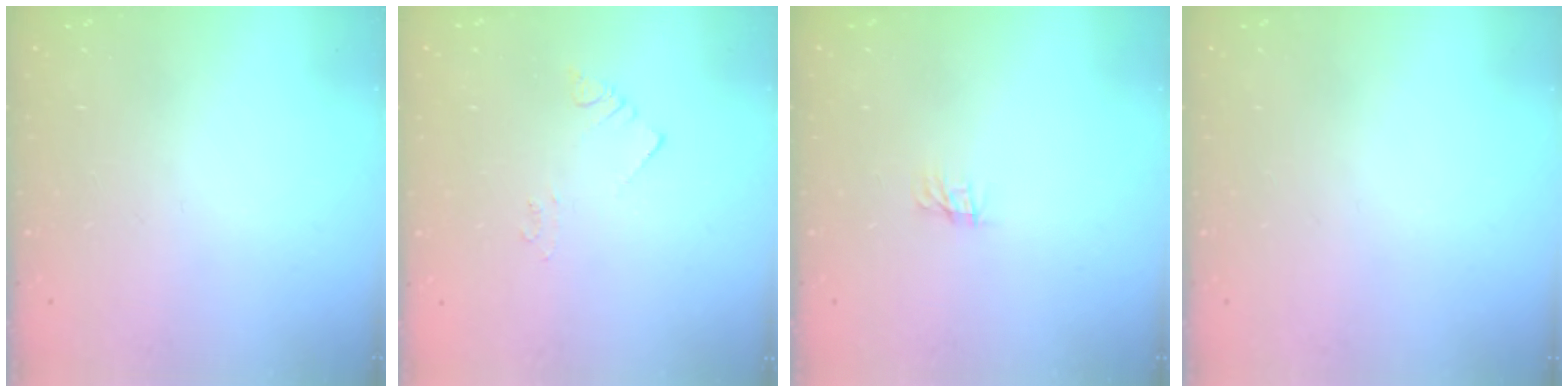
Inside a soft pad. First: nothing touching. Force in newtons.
{"total": 2.1, "press": 2.1, "slide": 0.3}
{"total": 0.0}
{"total": 0.0}